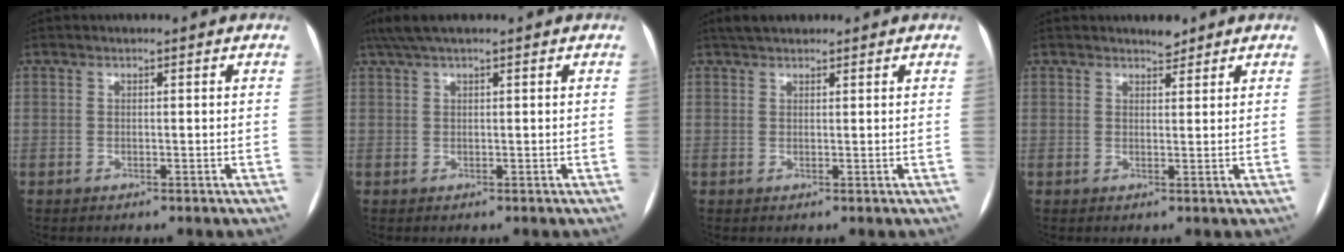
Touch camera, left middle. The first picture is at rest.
{"total": 4.4, "force": [3.3, 0.4, 2.9], "torque": [-0.055, 0.038, 0.064]}
{"total": 3.4, "force": [2.8, 1.3, 1.4], "torque": [-0.023, 0.024, 0.047]}
{"total": 1.9, "force": [1.7, 0.7, 0.5], "torque": [-0.008, -0.003, 0.025]}